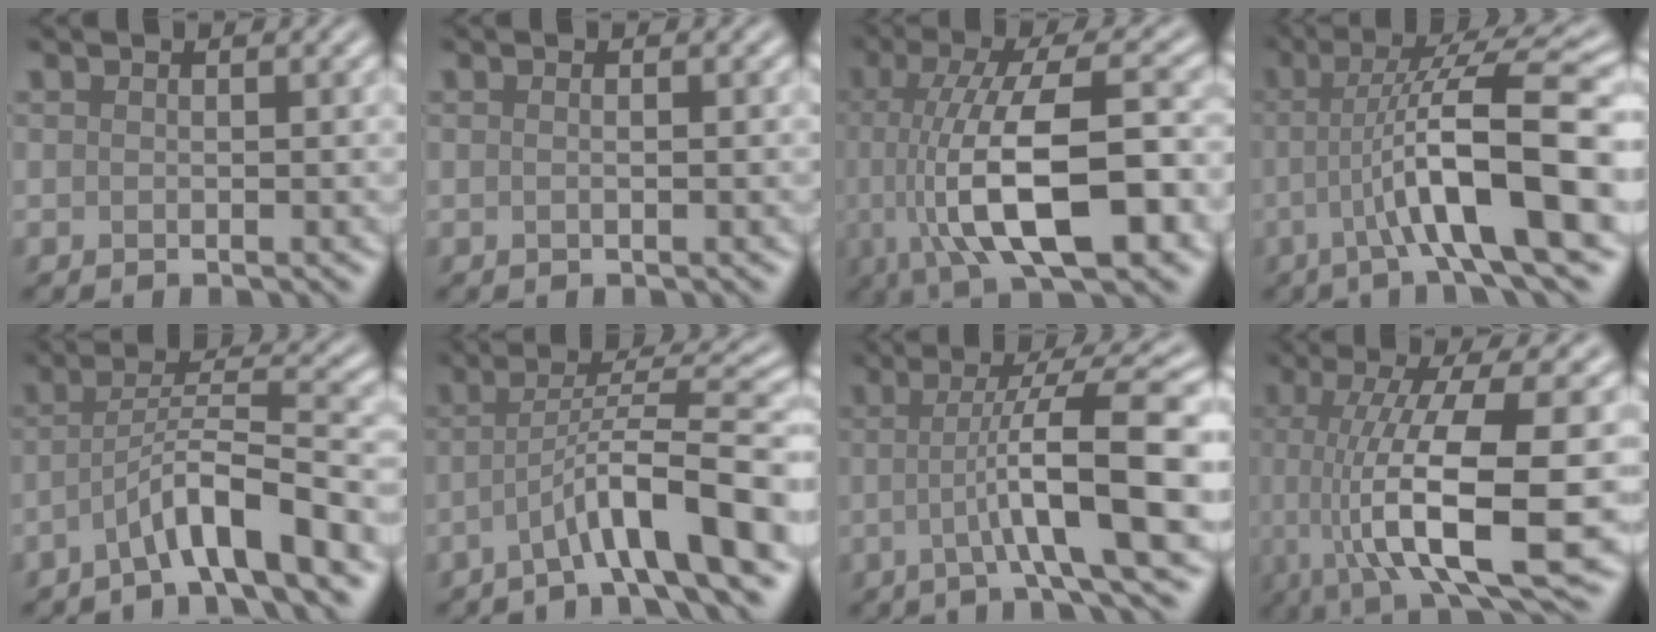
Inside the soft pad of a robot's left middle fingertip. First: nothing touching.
{"total": 1.4, "force": [0.4, 0.7, 1.1], "torque": [0.004, -0.005, -0.012]}
{"total": 12.6, "force": [-2.1, 4.0, 11.8], "torque": [-0.187, 0.014, -0.034]}
{"total": 10.8, "force": [-1.6, 1.9, 10.5], "torque": [-0.158, 0.019, -0.028]}
{"total": 5.8, "force": [-3.3, 0.5, 4.7], "torque": [-0.078, 0.023, -0.059]}
{"total": 7.4, "force": [-3.1, 1.0, 6.6], "torque": [-0.102, 0.025, -0.053]}
{"total": 9.3, "force": [-0.7, 1.4, 9.2], "torque": [-0.123, 0.014, -0.012]}
{"total": 12.9, "force": [-1.9, 3.5, 12.3], "torque": [-0.191, -0.007, -0.022]}